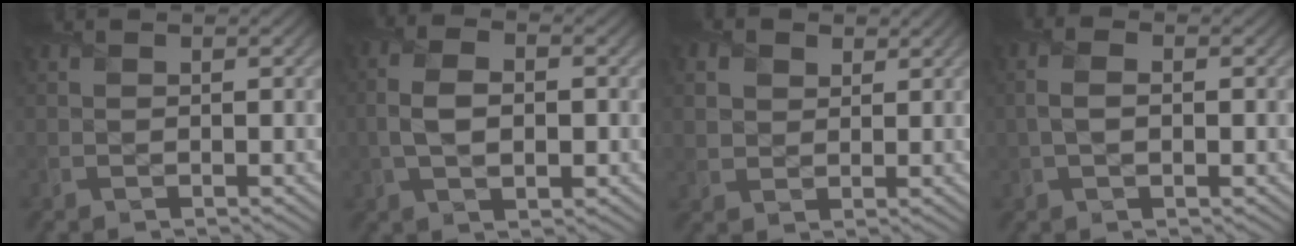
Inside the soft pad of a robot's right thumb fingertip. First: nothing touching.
{"total": 6.1, "force": [-0.3, 3.6, 4.9], "torque": [-0.107, -0.007, -0.007]}
{"total": 3.9, "force": [1.8, 2.9, 1.8], "torque": [-0.057, -0.001, 0.035]}
{"total": 3.4, "force": [0.2, 1.9, 2.7], "torque": [-0.067, 0.000, 0.003]}